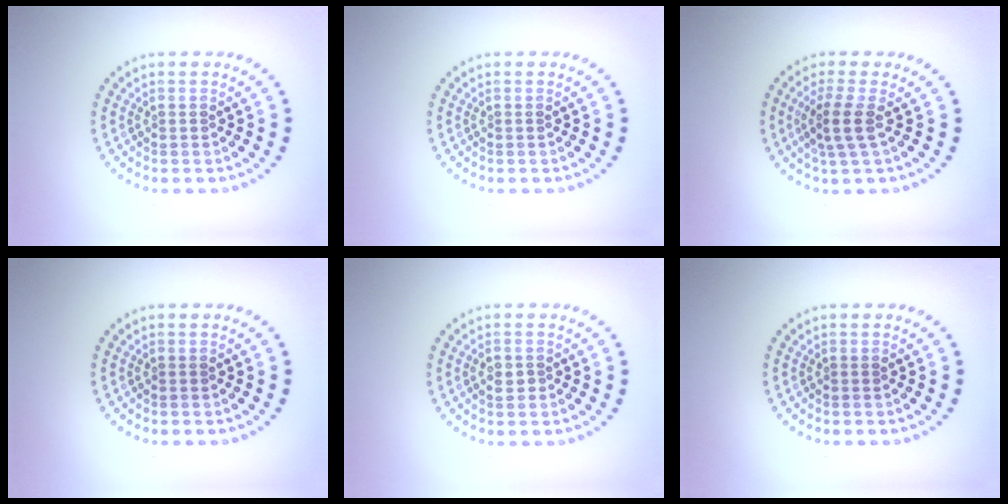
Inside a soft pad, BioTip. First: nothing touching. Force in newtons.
{"total": 0.0}
{"total": 2.5, "press": 2.1, "slide": 1.5}
{"total": 0.0}
{"total": 1.2, "press": 1.2, "slide": 0.4}
{"total": 0.0}